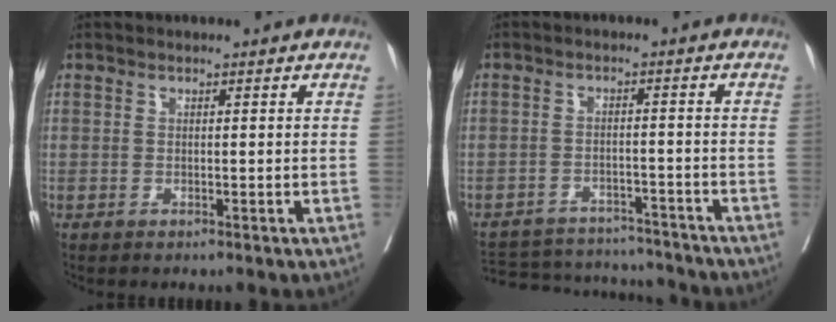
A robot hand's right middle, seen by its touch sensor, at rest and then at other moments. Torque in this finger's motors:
{"motor_torque": [-0.02, -1.23, -0.05, -0.01]}